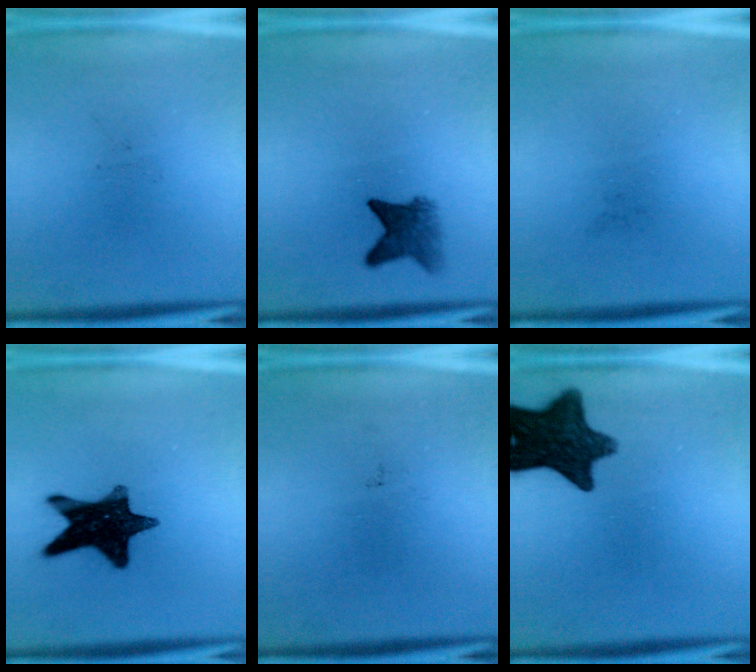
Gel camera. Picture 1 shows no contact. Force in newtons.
{"total": 4.3}
{"total": 0.0}
{"total": 14.4}
{"total": 0.0}
{"total": 13.1}